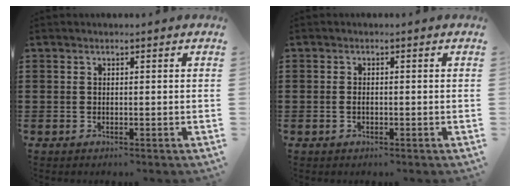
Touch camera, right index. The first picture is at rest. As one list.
[{"total": 1.0, "force": [-0.2, 0.4, 0.9], "torque": [-0.019, -0.002, -0.004]}]